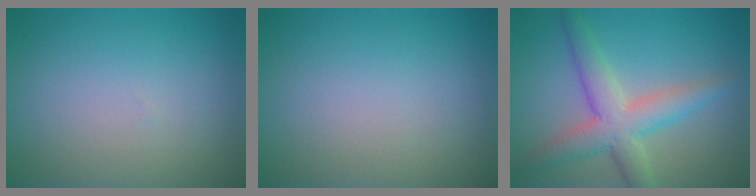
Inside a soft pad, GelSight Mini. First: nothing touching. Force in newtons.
{"total": 0.0}
{"total": 5.3, "press": 5.3, "slide": 0.1}